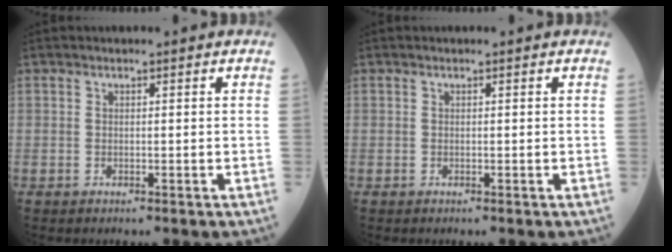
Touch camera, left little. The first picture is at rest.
{"total": 0.0}